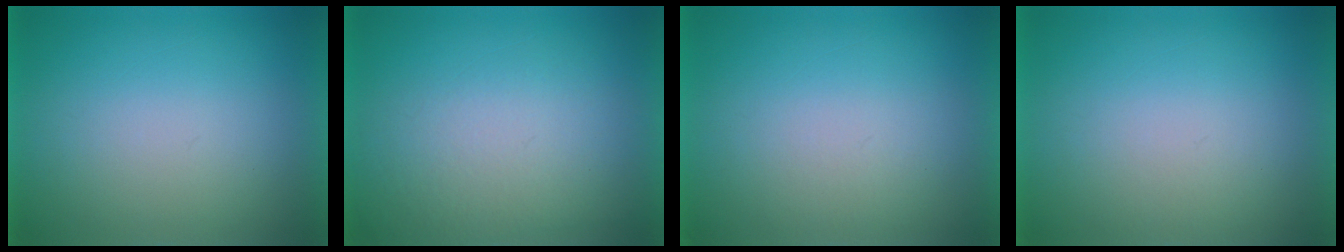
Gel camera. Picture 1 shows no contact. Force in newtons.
{"total": 3.6}
{"total": 1.0}
{"total": 1.0}